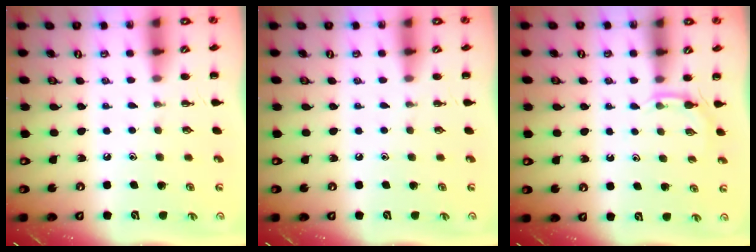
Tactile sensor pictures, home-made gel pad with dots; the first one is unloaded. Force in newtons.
{"total": 0.0}
{"total": 3.5, "press": 3.3, "slide": 1.2}